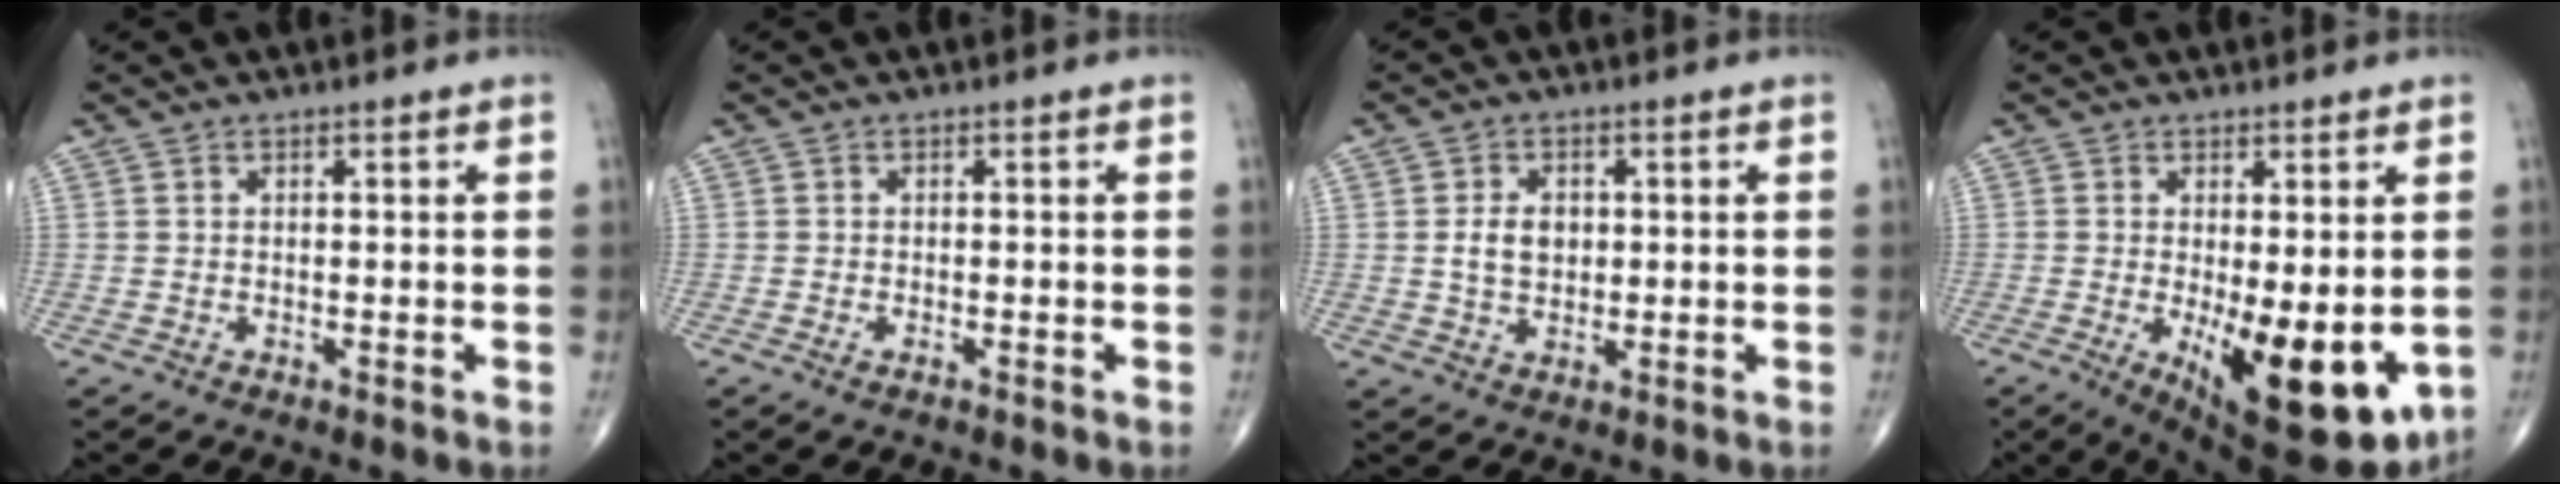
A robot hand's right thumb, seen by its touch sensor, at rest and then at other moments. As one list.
[{"total": 1.0, "force": [-0.6, 0.4, 0.7], "torque": [-0.016, 0.002, -0.009]}, {"total": 5.1, "force": [0.5, 3.7, 3.4], "torque": [-0.050, -0.002, 0.011]}, {"total": 14.9, "force": [-2.9, 5.8, 13.5], "torque": [-0.187, -0.032, -0.023]}]